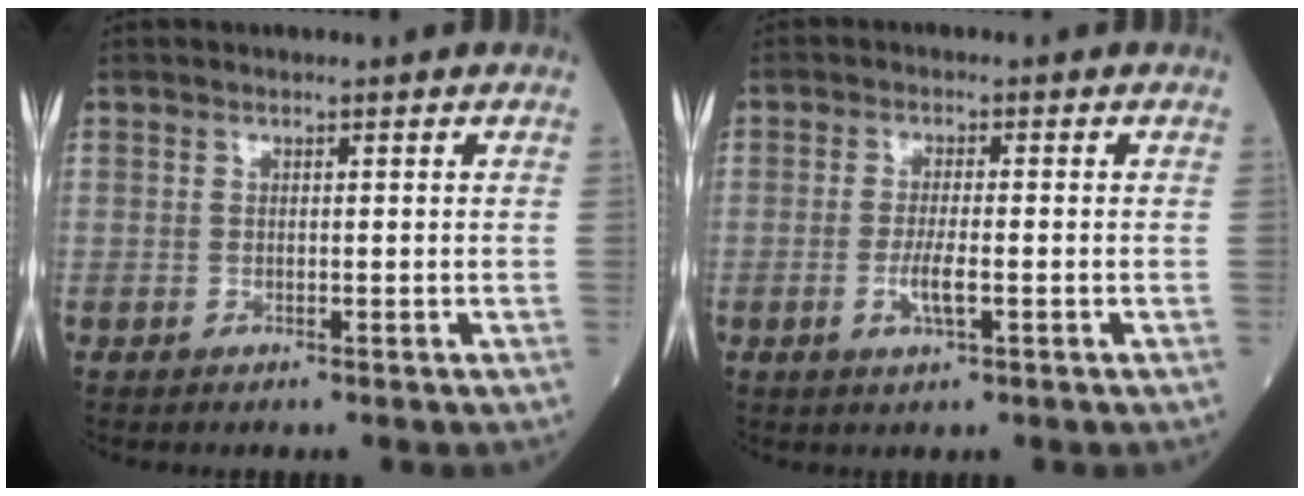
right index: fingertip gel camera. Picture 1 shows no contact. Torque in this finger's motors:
{"motor_torque": [0.16, -0.03, 0.30, 0.09]}